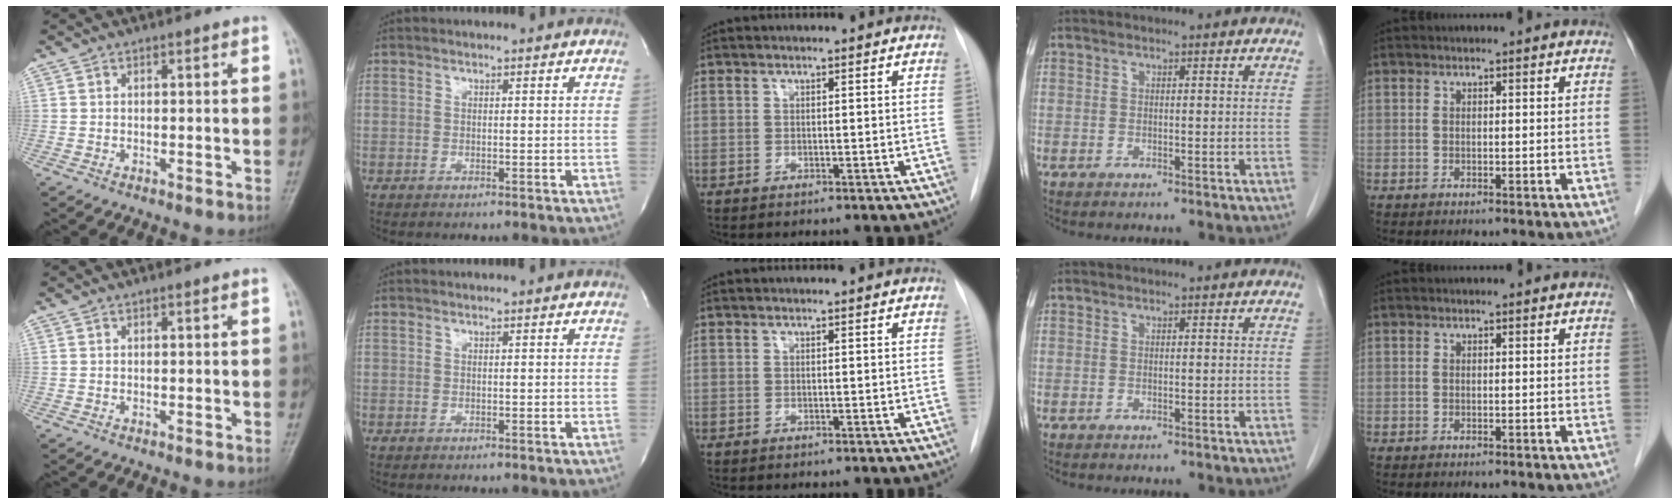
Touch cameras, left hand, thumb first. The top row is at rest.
{}